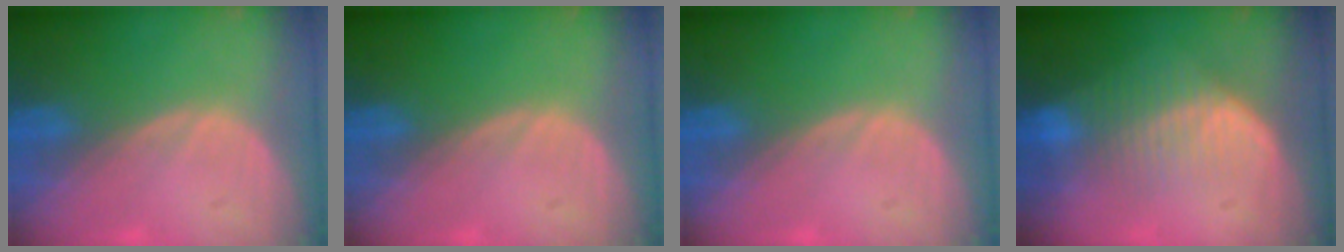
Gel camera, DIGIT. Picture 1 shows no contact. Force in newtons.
{"total": 0.0}
{"total": 0.0}
{"total": 7.2, "press": 6.6, "slide": 2.8}